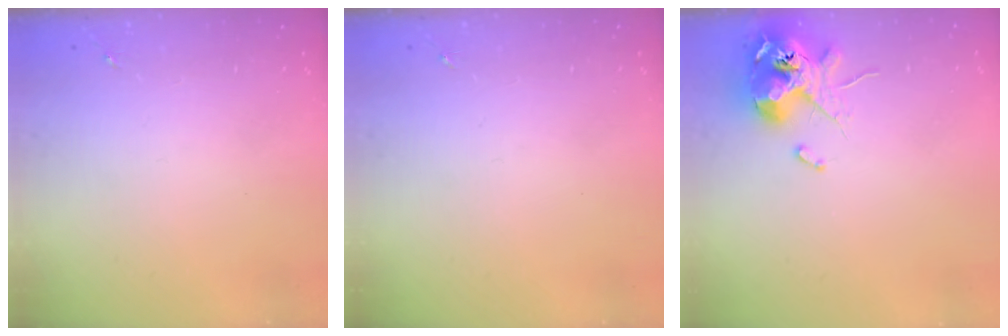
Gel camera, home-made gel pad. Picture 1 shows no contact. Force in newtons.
{"total": 0.0}
{"total": 12.1, "press": 11.9, "slide": 2.2}